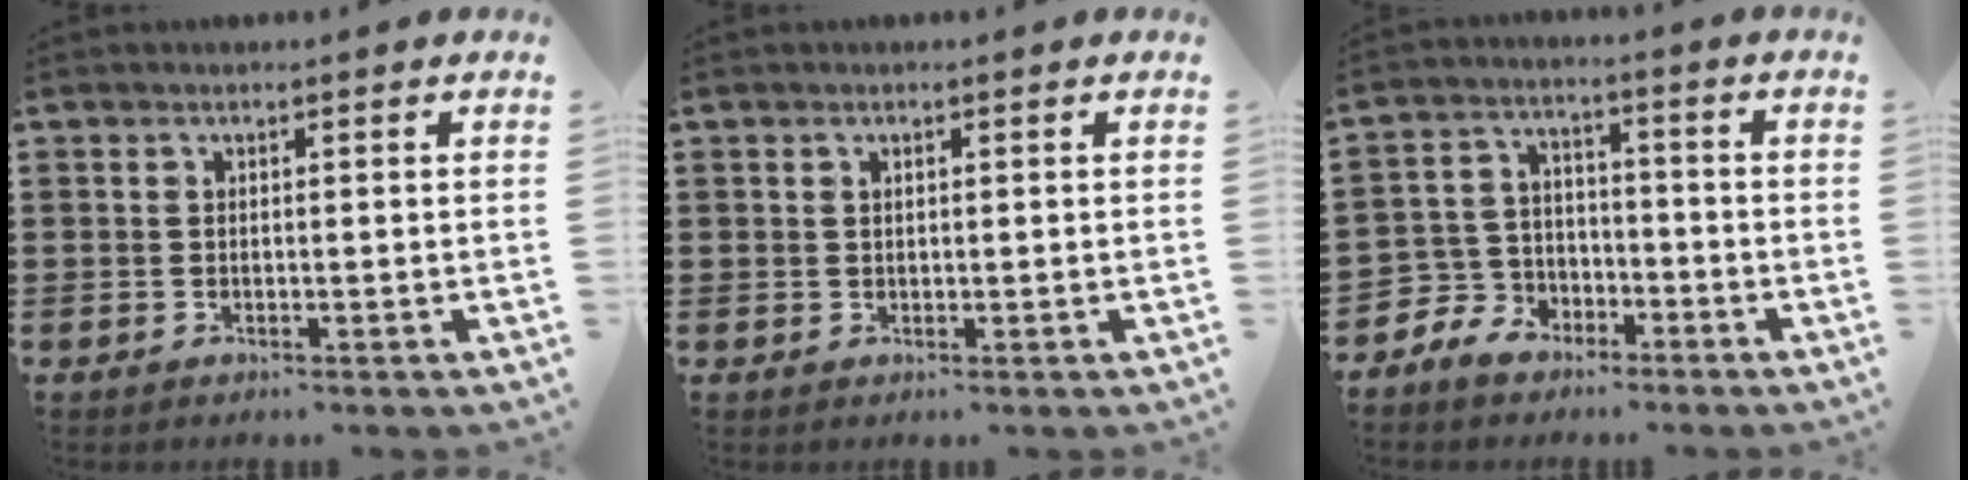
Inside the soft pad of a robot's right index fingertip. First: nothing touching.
{"total": 0.6, "force": [0.2, 0.3, 0.4], "torque": [-0.010, 0.000, 0.004]}
{"total": 5.5, "force": [-3.6, 4.2, 0.4], "torque": [-0.047, 0.004, -0.078]}